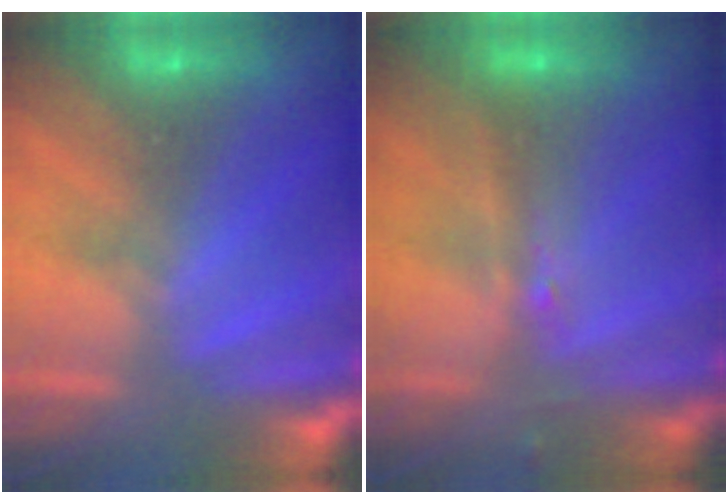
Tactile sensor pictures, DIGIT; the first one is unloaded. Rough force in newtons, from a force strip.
{"total": 2.4}